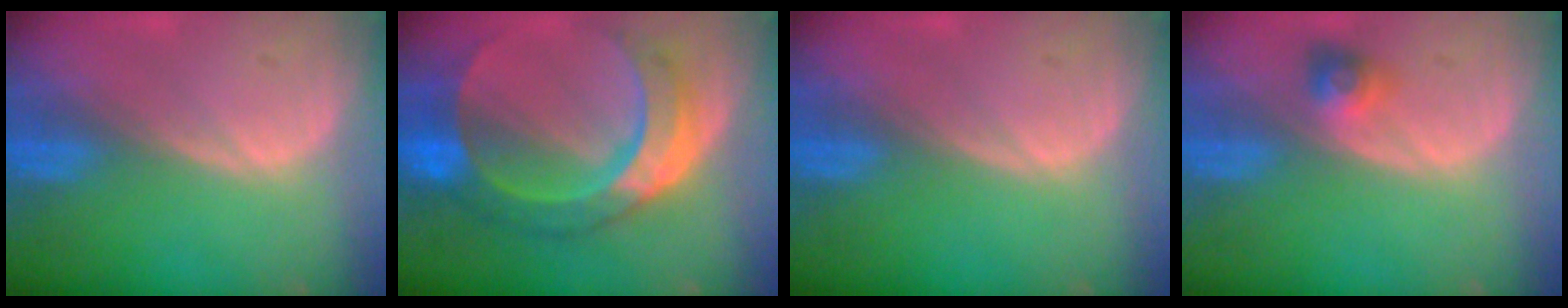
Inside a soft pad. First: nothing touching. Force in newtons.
{"total": 11.0, "press": 10.9, "slide": 1.1}
{"total": 0.0}
{"total": 2.9, "press": 2.7, "slide": 1.2}